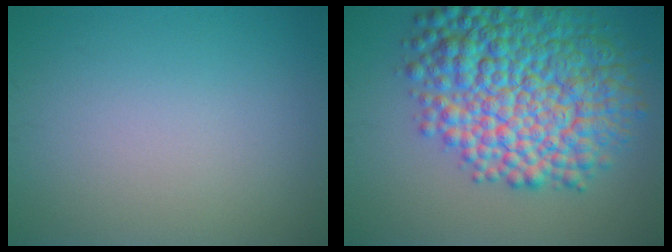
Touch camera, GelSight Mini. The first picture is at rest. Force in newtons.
{"total": 12.1, "press": 12.1, "slide": 0.0}